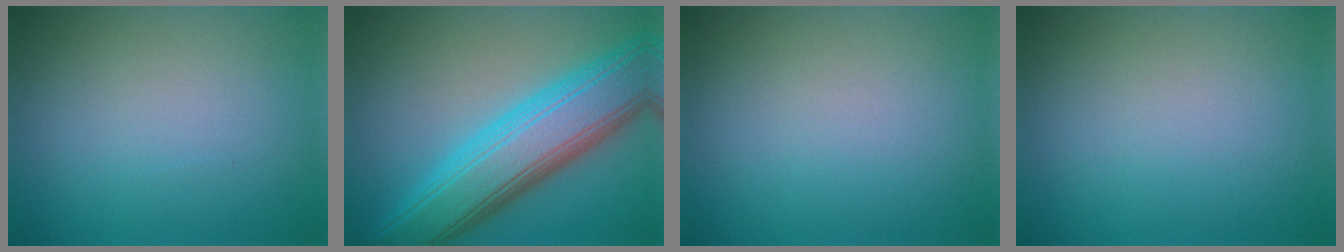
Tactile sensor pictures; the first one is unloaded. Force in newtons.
{"total": 10.1, "press": 10.1, "slide": 0.2}
{"total": 0.0}
{"total": 0.0}